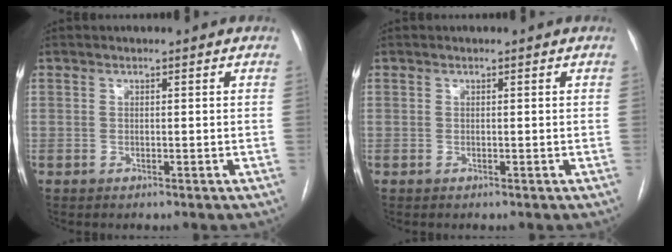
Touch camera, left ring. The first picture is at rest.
{"total": 0.0}